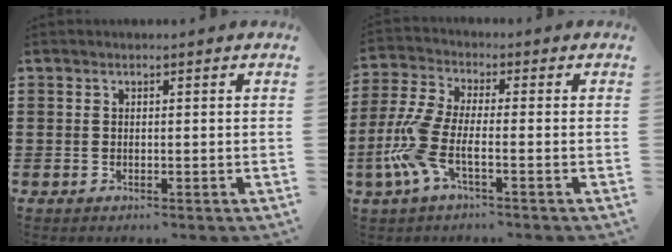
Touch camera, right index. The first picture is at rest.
{"total": 7.2, "force": [-2.8, 2.6, 6.1], "torque": [-0.163, -0.012, -0.063]}